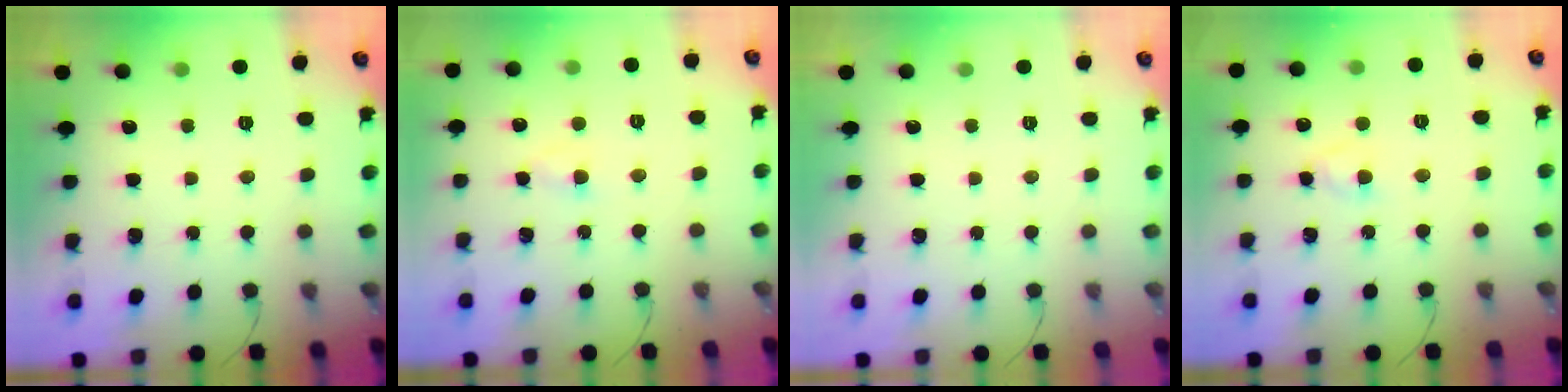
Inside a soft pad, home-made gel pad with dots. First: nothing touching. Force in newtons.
{"total": 2.1, "press": 1.9, "slide": 0.9}
{"total": 0.0}
{"total": 2.9, "press": 2.7, "slide": 1.1}